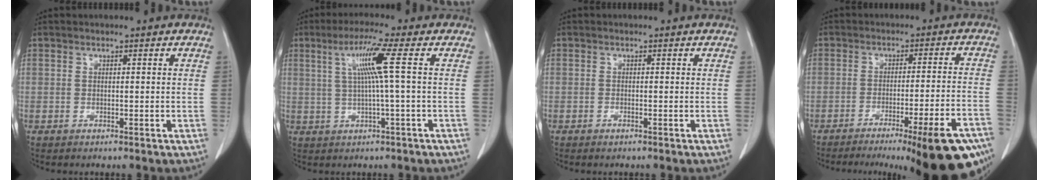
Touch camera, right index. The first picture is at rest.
{"total": 6.6, "force": [1.4, -1.4, 6.3], "torque": [-0.121, 0.012, 0.034]}
{"total": 0.6, "force": [-0.4, 0.1, 0.3], "torque": [-0.009, -0.001, -0.006]}
{"total": 19.5, "force": [-13.7, 1.7, 13.8], "torque": [-0.113, 0.000, -0.189]}